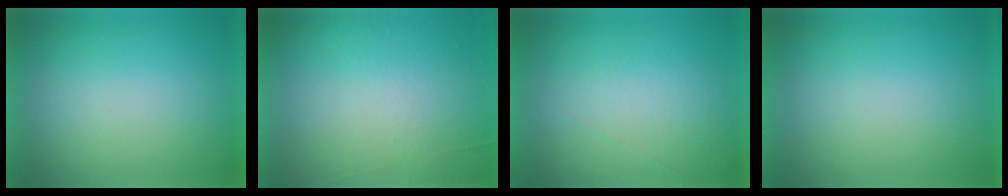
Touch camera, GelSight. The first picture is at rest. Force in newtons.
{"total": 5.9}
{"total": 1.0}
{"total": 0.0}